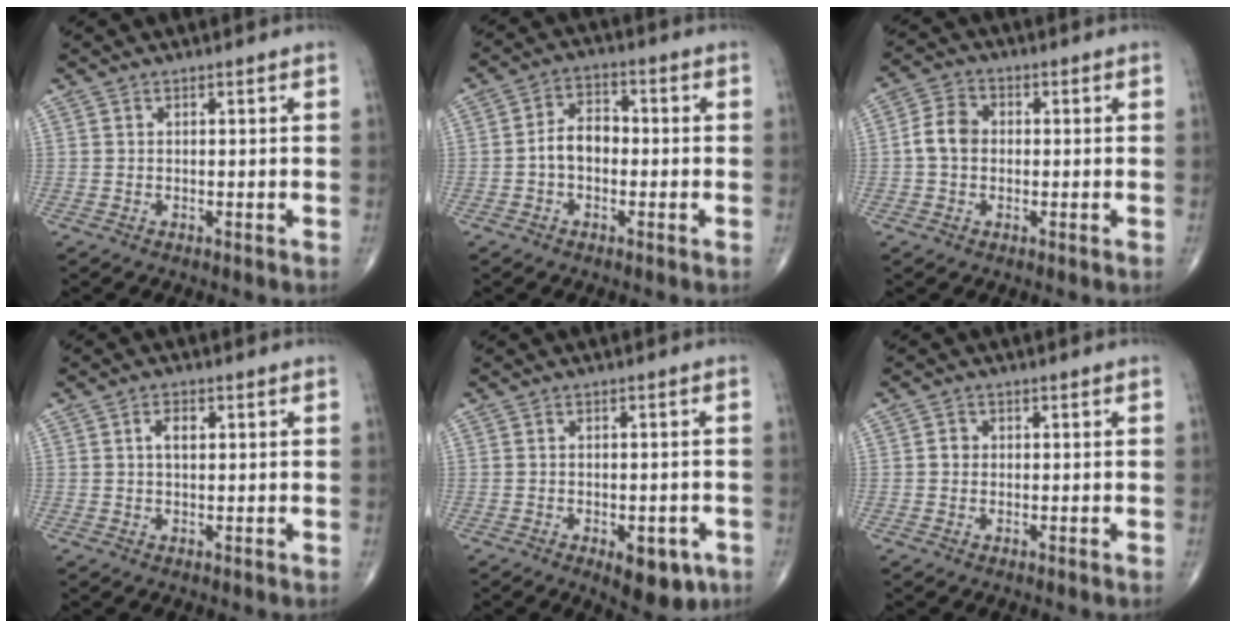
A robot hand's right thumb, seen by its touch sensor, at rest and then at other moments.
{"total": 6.0, "force": [-1.0, 4.1, 4.3], "torque": [-0.060, 0.025, -0.027]}
{"total": 5.5, "force": [-0.3, 4.3, 3.5], "torque": [-0.060, 0.017, -0.014]}
{"total": 2.9, "force": [0.7, 1.6, 2.3], "torque": [-0.038, 0.004, 0.011]}
{"total": 8.0, "force": [-3.7, 3.8, 5.9], "torque": [-0.057, 0.007, -0.042]}
{"total": 1.5, "force": [-0.1, 1.4, 0.6], "torque": [-0.003, 0.004, -0.004]}